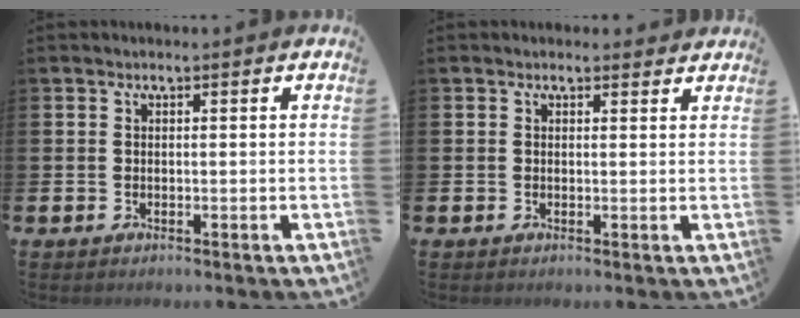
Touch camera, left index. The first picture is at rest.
{"total": 1.4, "force": [1.3, 0.5, 0.0], "torque": [0.006, -0.002, 0.023]}